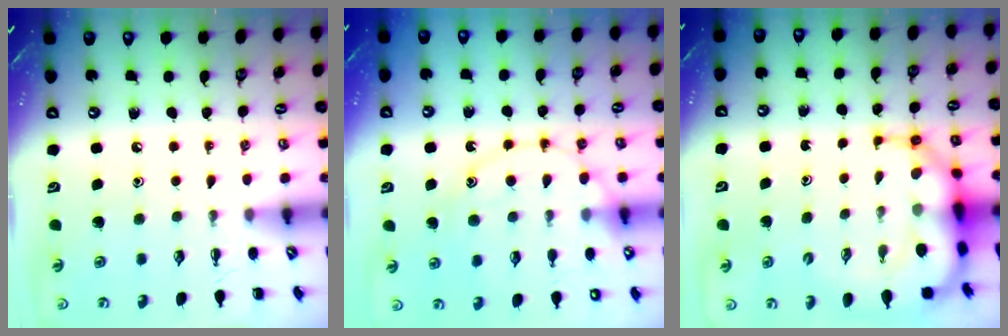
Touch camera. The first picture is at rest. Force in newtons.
{"total": 14.2, "press": 14.2, "slide": 0.9}
{"total": 9.3, "press": 8.9, "slide": 2.8}